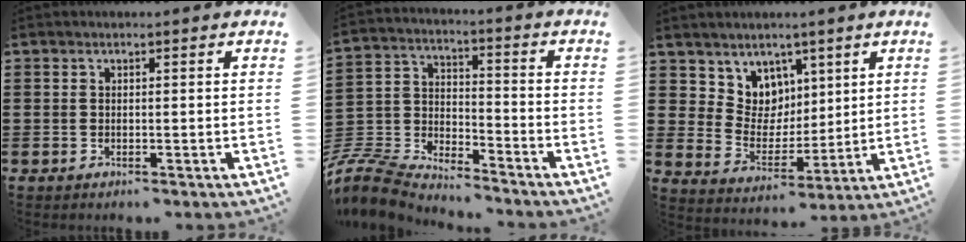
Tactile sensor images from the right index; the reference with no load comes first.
{"total": 7.6, "force": [-7.4, 1.3, 1.2], "torque": [-0.061, -0.010, -0.160]}
{"total": 6.7, "force": [4.2, 5.1, -0.2], "torque": [-0.042, -0.030, 0.082]}